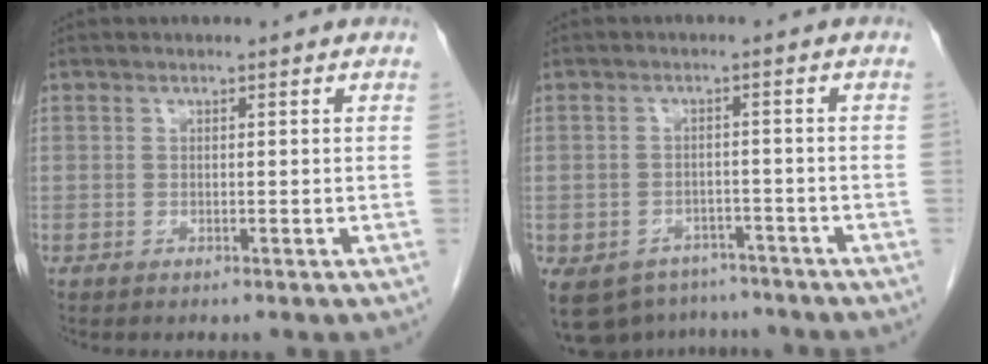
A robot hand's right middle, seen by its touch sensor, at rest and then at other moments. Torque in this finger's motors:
{"motor_torque": [1.19, -0.95, 0.62, 0.12]}